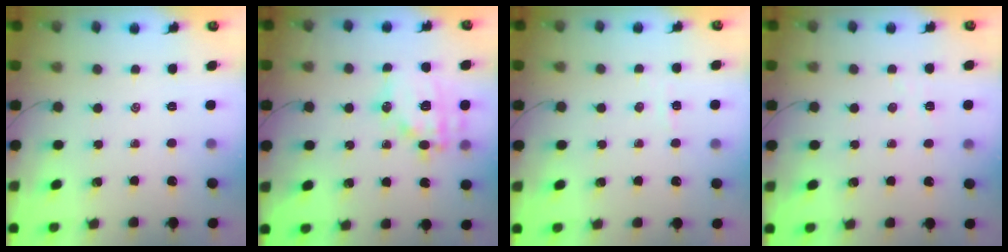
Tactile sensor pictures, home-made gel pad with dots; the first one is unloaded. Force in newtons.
{"total": 15.0, "press": 14.8, "slide": 2.4}
{"total": 2.4, "press": 2.3, "slide": 0.6}
{"total": 2.6, "press": 2.5, "slide": 0.8}